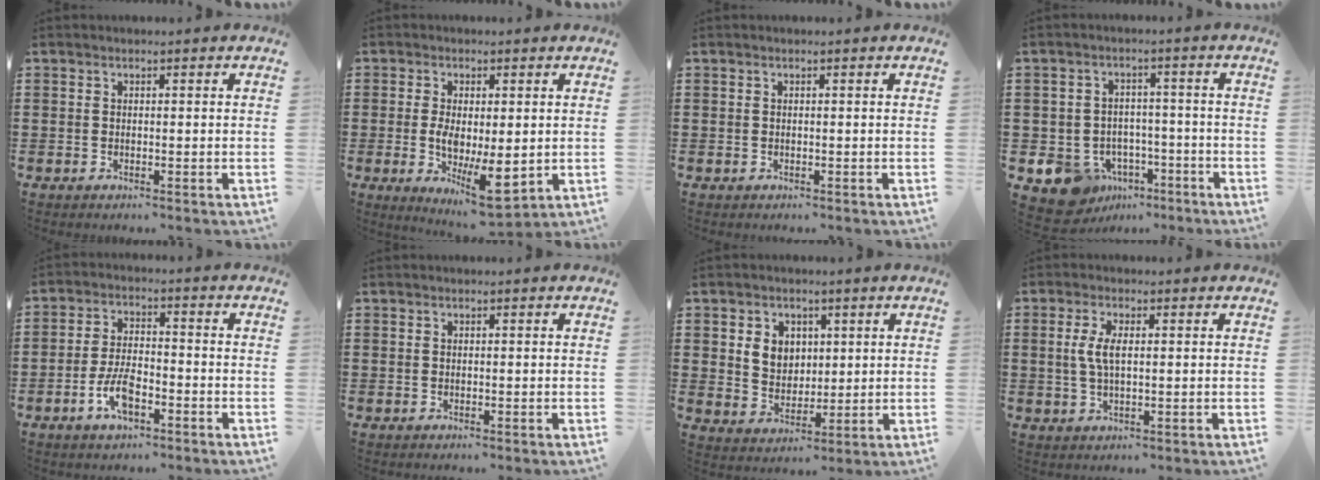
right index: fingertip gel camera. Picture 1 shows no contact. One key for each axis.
{"total": 7.9, "fx": -1.1, "fy": 3.6, "fz": 7.0, "tx": -0.129, "ty": -0.001, "tz": -0.016}
{"total": 0.0}
{"total": 8.1, "fx": -5.2, "fy": 5.6, "fz": 2.6, "tx": -0.070, "ty": 0.026, "tz": -0.095}
{"total": 6.2, "fx": -2.9, "fy": 2.7, "fz": 4.8, "tx": -0.113, "ty": -0.001, "tz": -0.059}
{"total": 0.0}
{"total": 4.9, "fx": 1.8, "fy": 4.3, "fz": 1.7, "tx": -0.044, "ty": 0.013, "tz": 0.029}
{"total": 3.9, "fx": 0.5, "fy": 1.5, "fz": 3.6, "tx": -0.079, "ty": 0.005, "tz": 0.004}